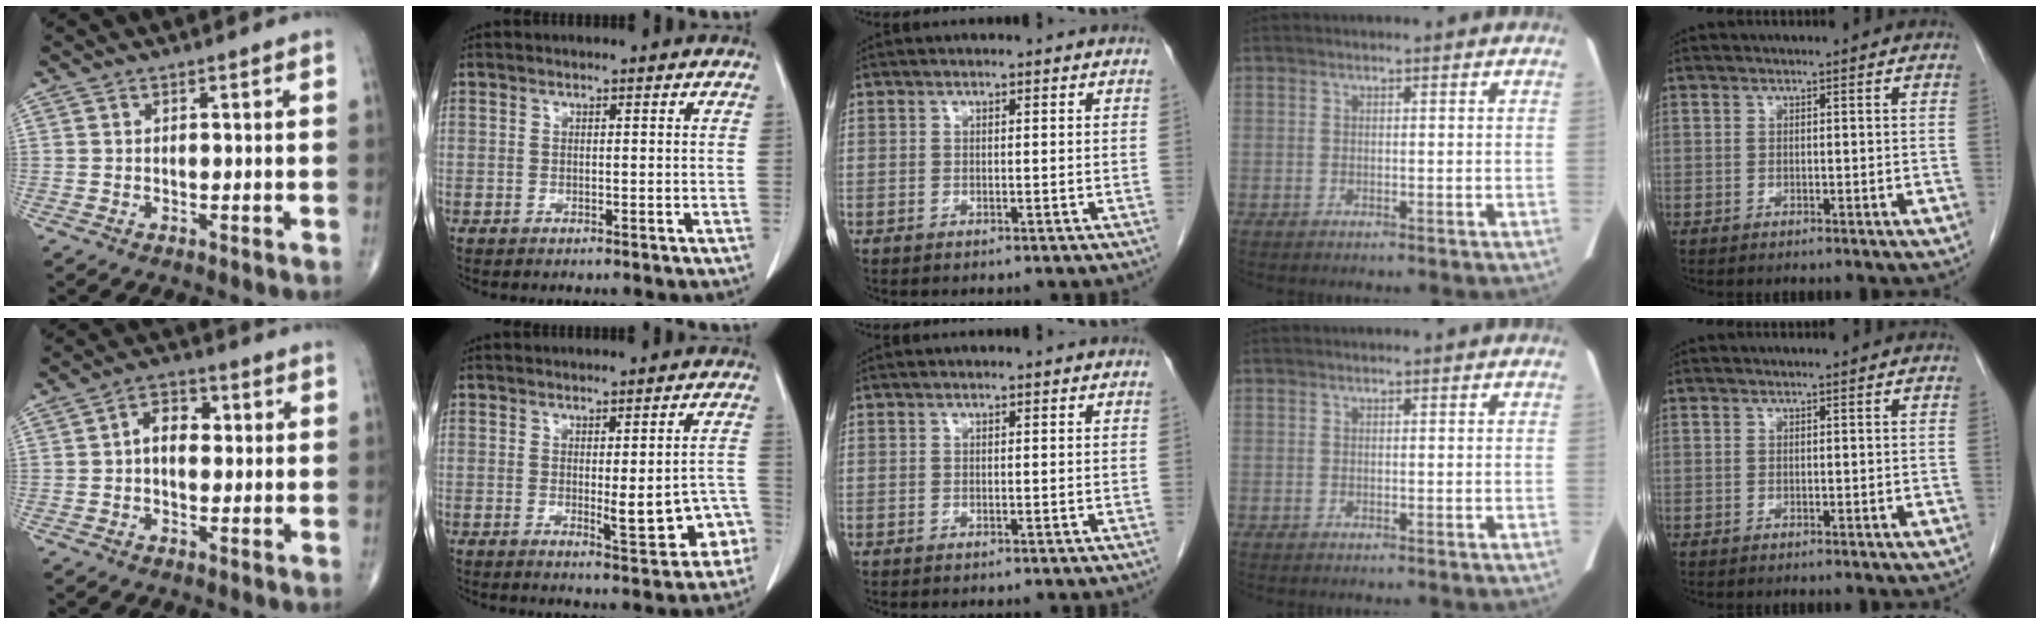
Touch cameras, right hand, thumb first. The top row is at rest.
{"thumb": {"total": 6.3, "force": [0.5, 4.2, 4.7], "torque": [-0.055, 0.017, -0.001]}, "index": {"total": 7.8, "force": [-1.9, 2.3, 7.2], "torque": [-0.081, 0.003, -0.019]}}